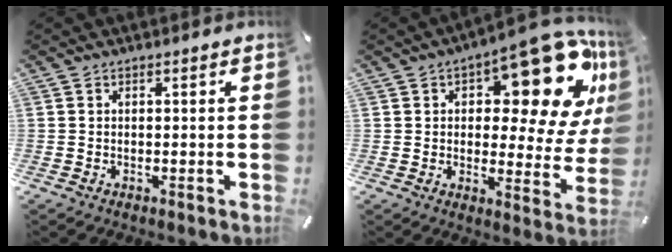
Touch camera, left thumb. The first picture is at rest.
{"total": 21.6, "force": [11.9, 8.8, 15.8], "torque": [-0.190, -0.095, 0.189]}